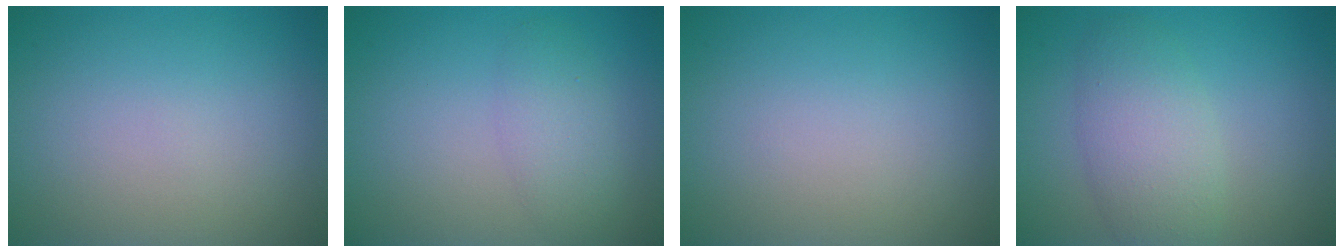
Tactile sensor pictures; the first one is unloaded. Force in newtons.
{"total": 2.5, "press": 2.5, "slide": 0.0}
{"total": 0.0}
{"total": 4.3, "press": 4.3, "slide": 0.1}